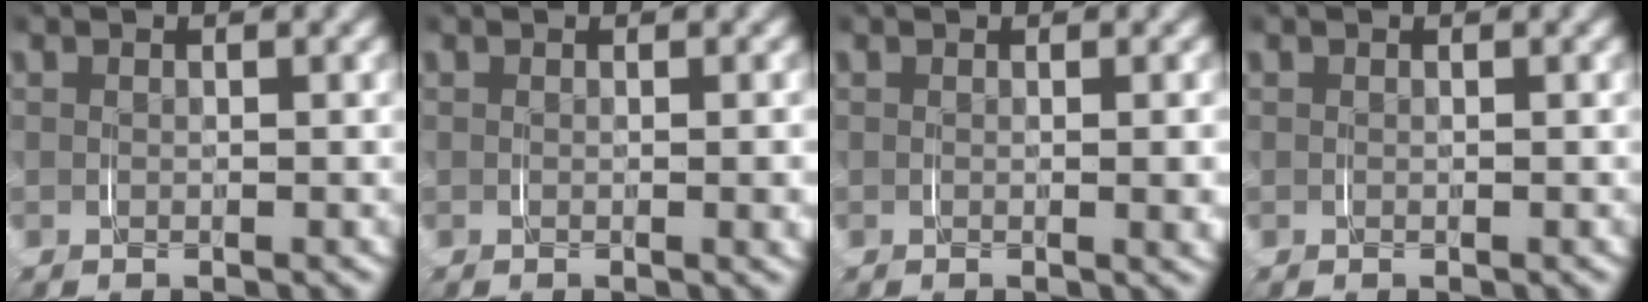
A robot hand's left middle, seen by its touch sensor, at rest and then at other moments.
{"total": 0.8, "force": [0.0, -0.3, 0.7], "torque": [-0.008, 0.000, 0.000]}
{"total": 1.1, "force": [0.1, -0.3, 1.0], "torque": [-0.013, -0.001, 0.001]}
{"total": 0.0}